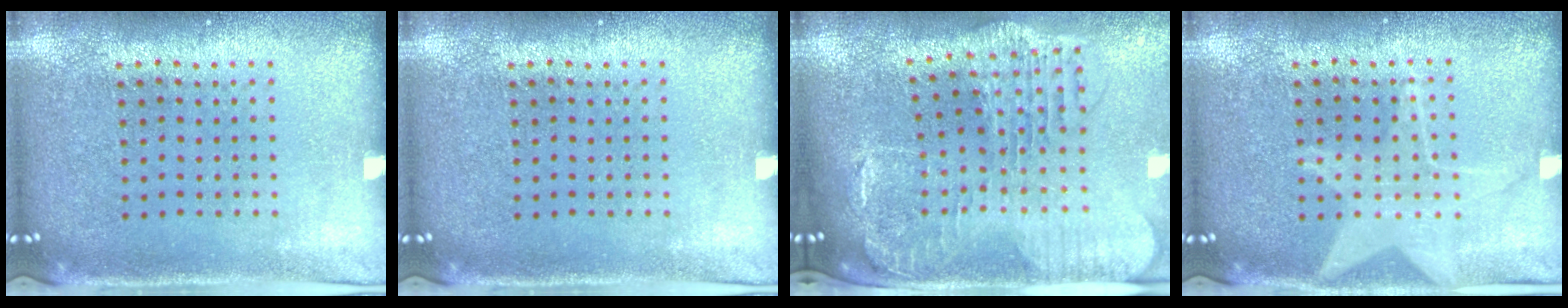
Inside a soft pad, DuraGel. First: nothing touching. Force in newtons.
{"total": 0.0}
{"total": 2.2, "press": 2.0, "slide": 1.0}
{"total": 2.3, "press": 2.3, "slide": 0.3}